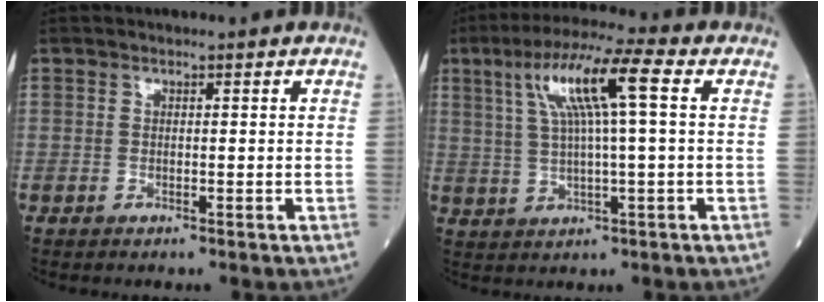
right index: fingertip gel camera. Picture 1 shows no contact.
{"total": 10.8, "force": [3.3, 0.6, 10.3], "torque": [-0.194, 0.025, 0.058]}